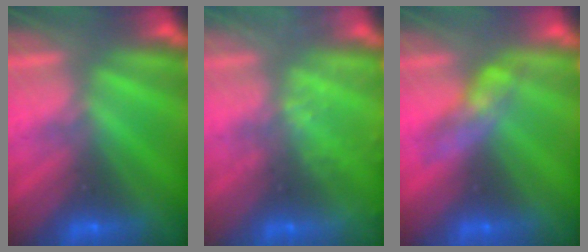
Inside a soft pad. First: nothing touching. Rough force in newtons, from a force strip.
{"total": 2.5}
{"total": 2.7}